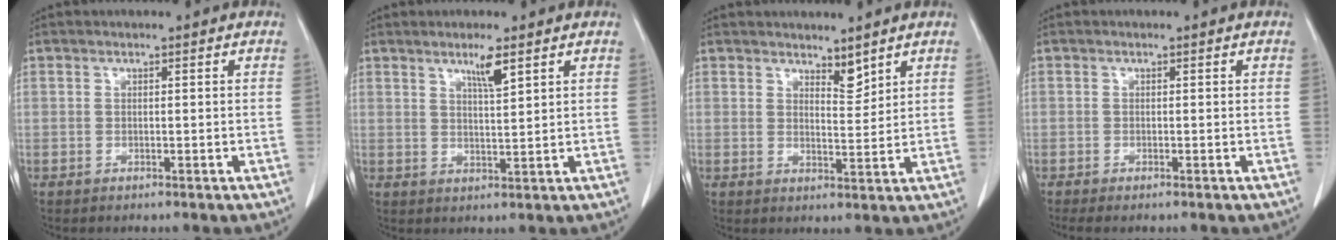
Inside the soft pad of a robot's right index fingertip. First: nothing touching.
{"total": 3.7, "force": [2.3, 0.1, 2.8], "torque": [-0.052, -0.006, 0.043]}
{"total": 3.0, "force": [2.6, 0.8, 1.3], "torque": [-0.021, -0.010, 0.049]}
{"total": 1.7, "force": [-1.4, 0.2, 1.0], "torque": [-0.014, -0.004, -0.020]}